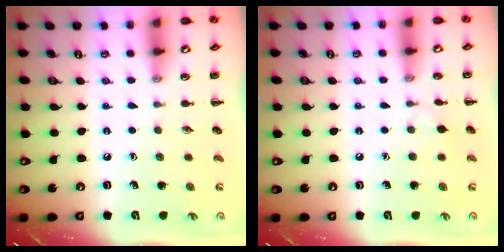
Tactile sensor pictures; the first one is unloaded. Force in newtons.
{"total": 4.5, "press": 4.2, "slide": 1.6}